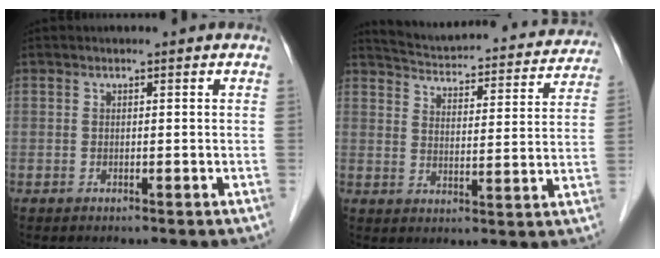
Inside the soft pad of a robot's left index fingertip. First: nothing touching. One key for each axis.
{"total": 22.7, "fx": 21.2, "fy": 4.7, "fz": 6.6, "tx": -0.102, "ty": -0.019, "tz": 0.266}